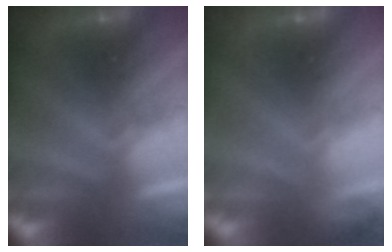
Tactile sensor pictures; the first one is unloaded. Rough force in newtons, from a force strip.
{"total": 2.8}